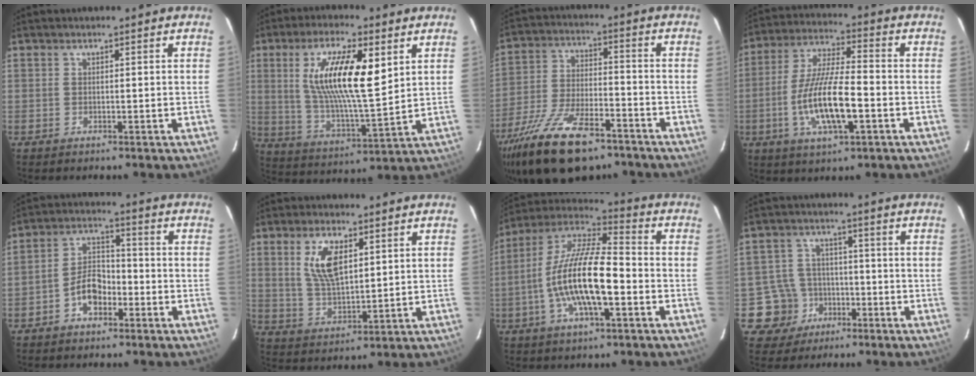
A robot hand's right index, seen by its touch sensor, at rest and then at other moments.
{"total": 16.3, "force": [5.2, 4.4, 14.8], "torque": [-0.277, 0.001, 0.100]}
{"total": 20.2, "force": [-13.9, 7.9, 12.2], "torque": [-0.252, -0.036, -0.237]}
{"total": 14.0, "force": [-4.1, 3.4, 12.9], "torque": [-0.259, -0.009, -0.075]}
{"total": 6.9, "force": [-3.4, 4.2, 4.3], "torque": [-0.081, 0.024, -0.056]}
{"total": 9.0, "force": [3.4, 4.2, 7.2], "torque": [-0.140, 0.005, 0.073]}
{"total": 16.8, "force": [-4.2, 4.8, 15.5], "torque": [-0.296, -0.003, -0.084]}
{"total": 8.0, "force": [-3.5, 7.2, 0.0], "torque": [-0.022, 0.029, -0.051]}